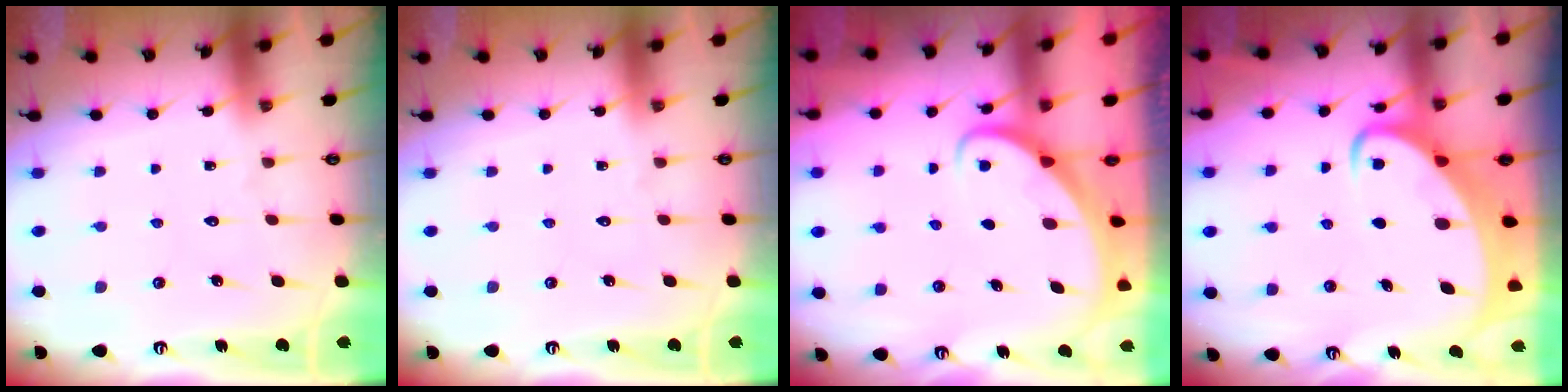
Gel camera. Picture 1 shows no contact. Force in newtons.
{"total": 0.0}
{"total": 2.2, "press": 2.2, "slide": 0.2}
{"total": 4.0, "press": 4.0, "slide": 0.4}